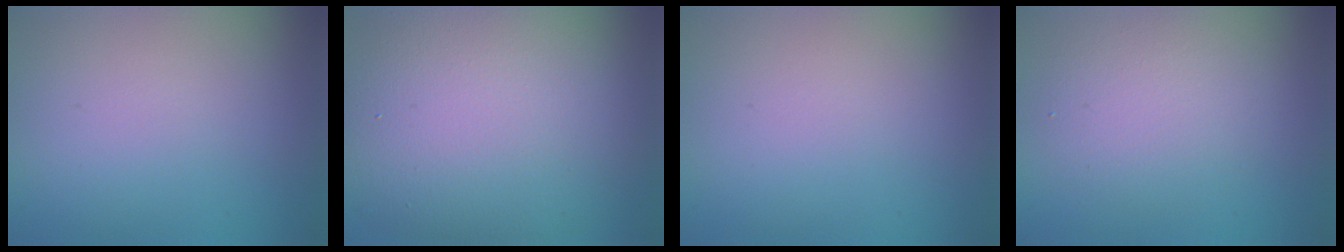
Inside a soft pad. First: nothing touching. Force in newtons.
{"total": 12.5, "press": 12.4, "slide": 1.2}
{"total": 0.0}
{"total": 3.5, "press": 3.5, "slide": 0.2}